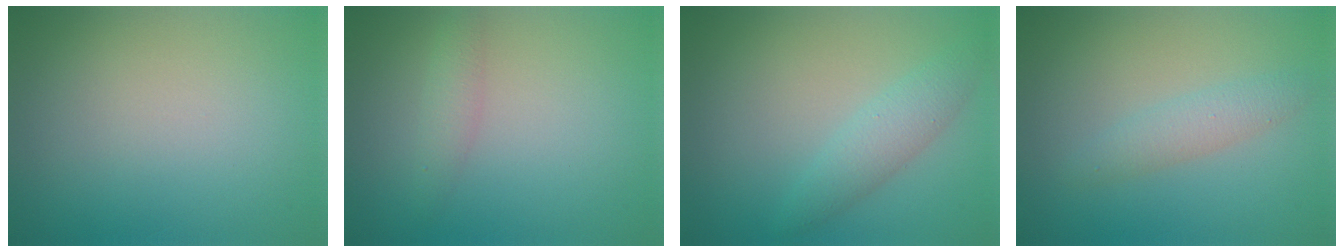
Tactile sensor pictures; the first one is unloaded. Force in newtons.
{"total": 1.6, "press": 1.6, "slide": 0.0}
{"total": 2.6, "press": 2.6, "slide": 0.0}
{"total": 2.1, "press": 2.1, "slide": 0.0}